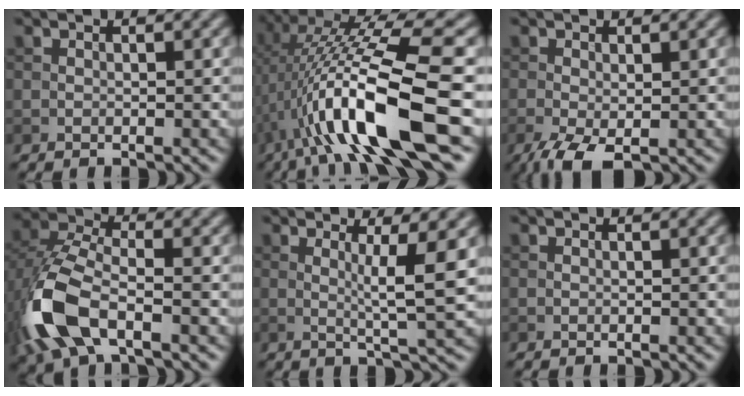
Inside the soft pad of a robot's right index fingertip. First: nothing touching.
{"total": 13.4, "force": [-2.7, 2.8, 12.8], "torque": [-0.225, 0.011, -0.041]}
{"total": 3.2, "force": [-1.4, 1.3, 2.6], "torque": [-0.060, -0.010, -0.027]}
{"total": 9.4, "force": [-3.5, 5.0, 7.1], "torque": [-0.175, -0.004, -0.082]}
{"total": 3.9, "force": [0.8, 0.4, 3.8], "torque": [-0.062, -0.005, 0.014]}
{"total": 0.0}